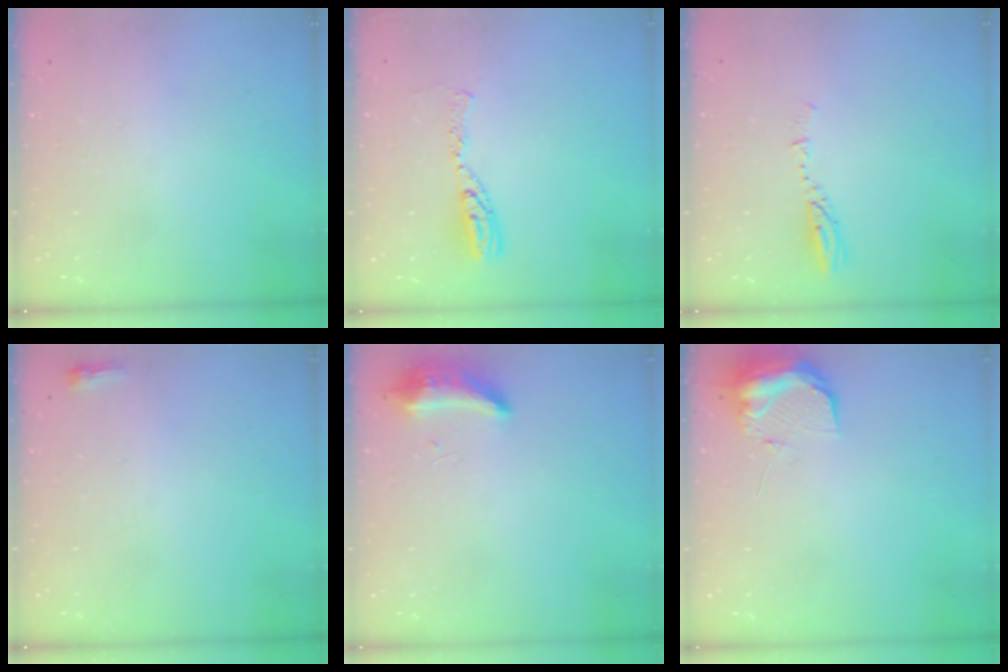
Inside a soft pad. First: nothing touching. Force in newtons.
{"total": 8.2, "press": 8.1, "slide": 0.7}
{"total": 3.4, "press": 3.4, "slide": 0.2}
{"total": 2.6, "press": 2.5, "slide": 0.6}
{"total": 18.6, "press": 10.8, "slide": 15.1}
{"total": 9.5, "press": 9.4, "slide": 1.0}